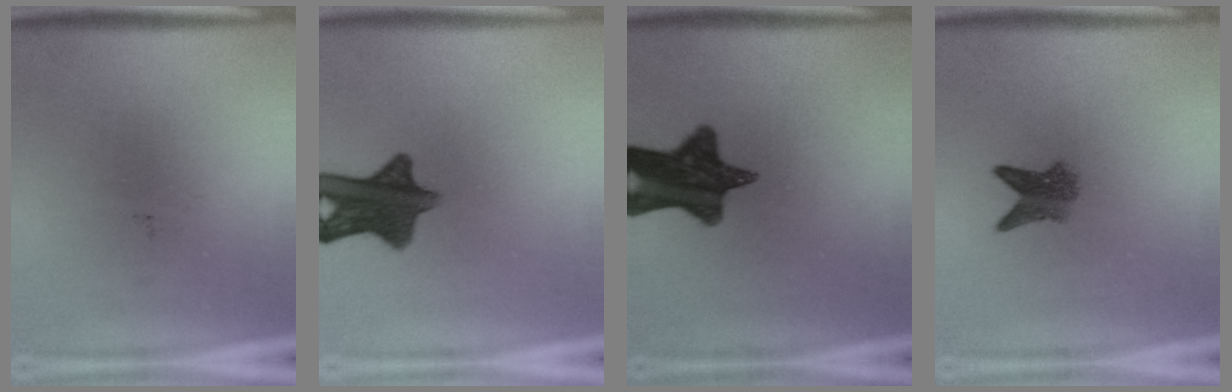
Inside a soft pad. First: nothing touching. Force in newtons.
{"total": 10.5}
{"total": 13.1}
{"total": 3.6}